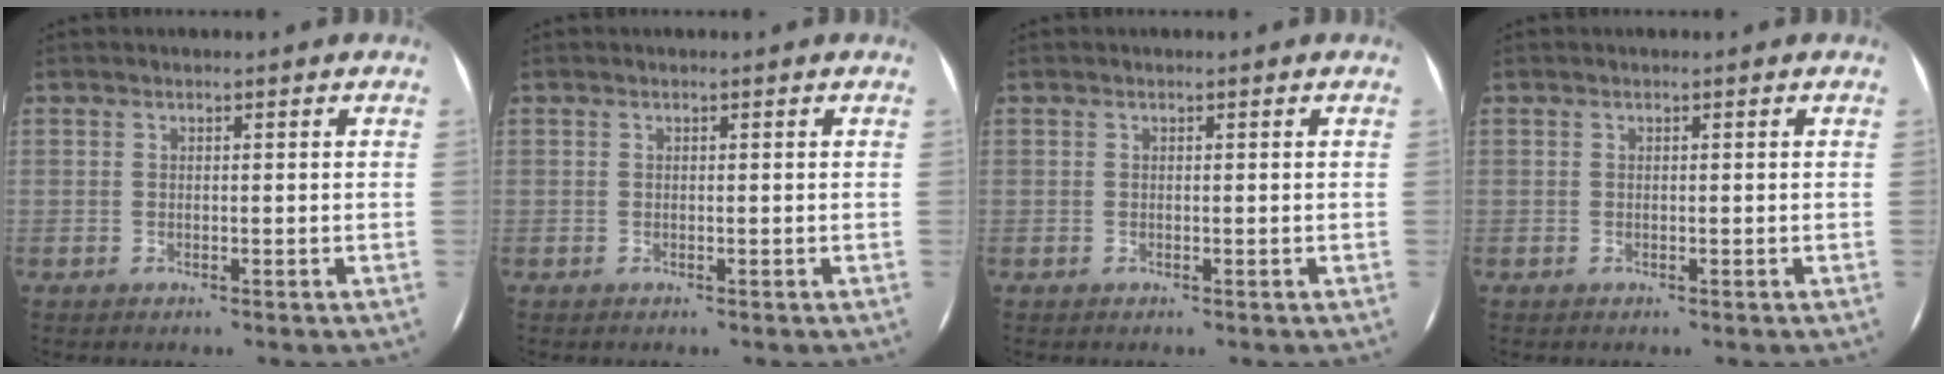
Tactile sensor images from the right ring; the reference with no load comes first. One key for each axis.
{"total": 0.0}
{"total": 0.0}
{"total": 0.0}